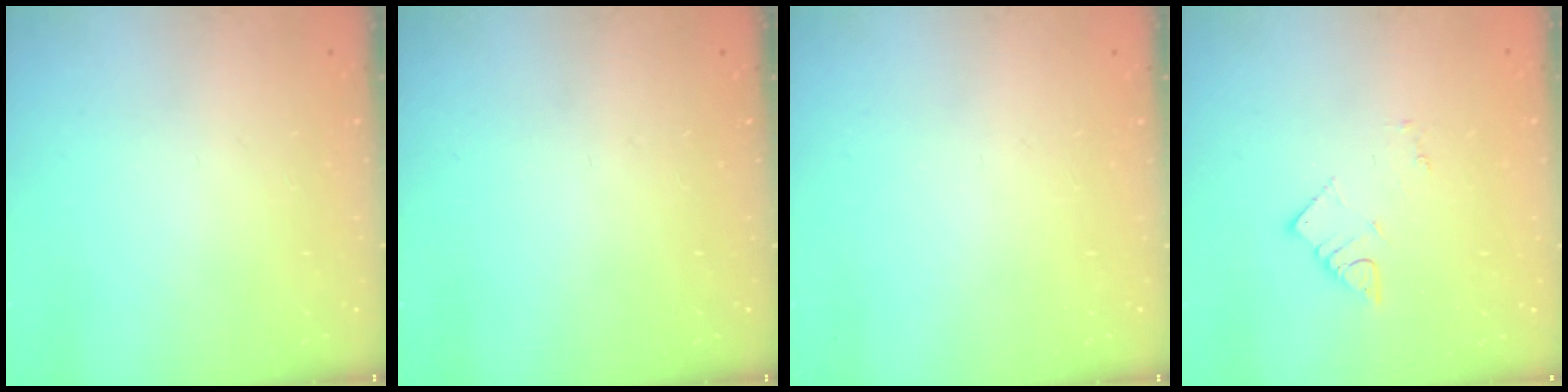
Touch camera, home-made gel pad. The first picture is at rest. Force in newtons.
{"total": 0.0}
{"total": 0.0}
{"total": 3.2, "press": 3.2, "slide": 0.1}